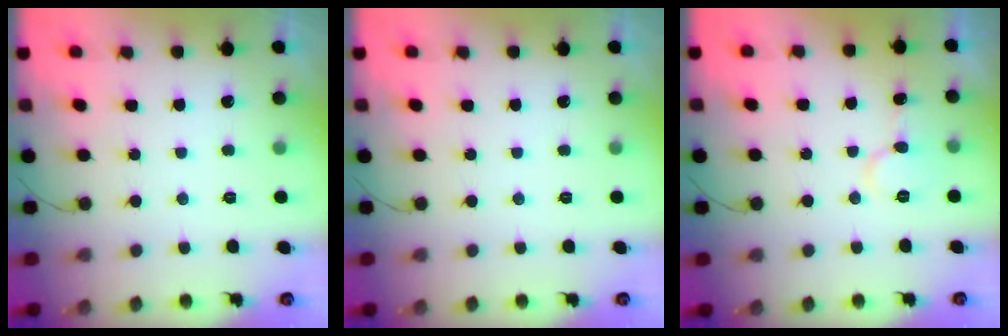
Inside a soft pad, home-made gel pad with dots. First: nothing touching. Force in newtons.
{"total": 0.0}
{"total": 6.6, "press": 6.6, "slide": 0.6}